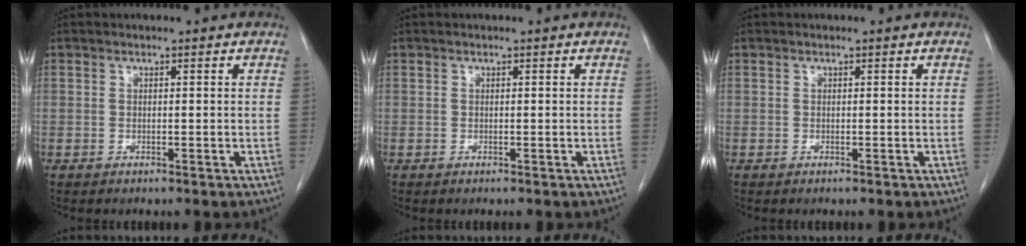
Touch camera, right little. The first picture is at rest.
{"total": 0.0}
{"total": 0.0}